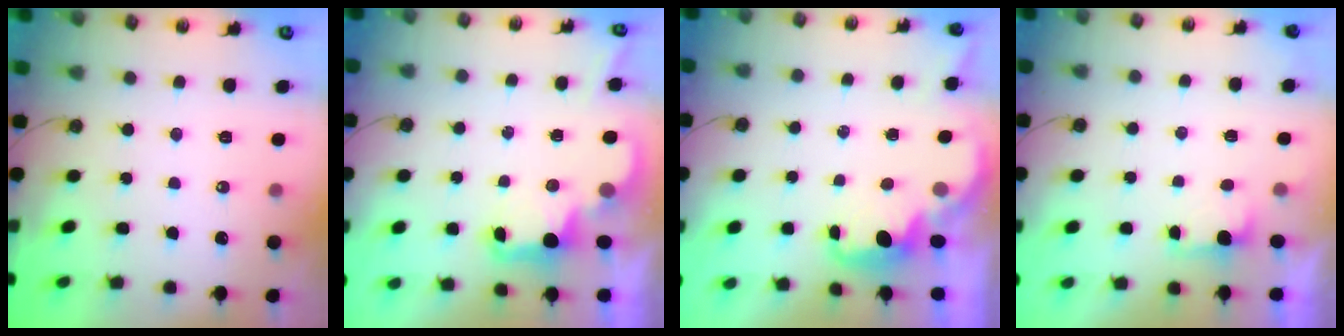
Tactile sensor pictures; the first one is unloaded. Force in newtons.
{"total": 2.7, "press": 2.7, "slide": 0.6}
{"total": 1.5, "press": 1.3, "slide": 0.7}
{"total": 1.1, "press": 0.8, "slide": 0.7}